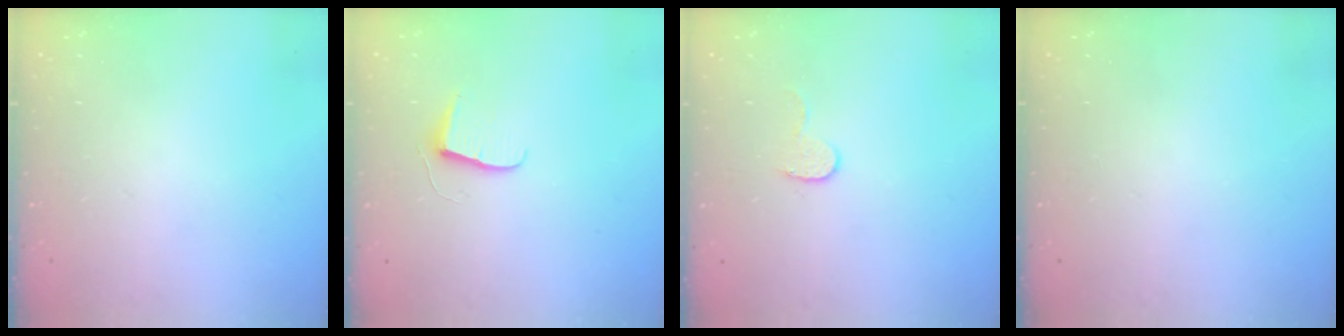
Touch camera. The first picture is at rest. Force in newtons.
{"total": 6.8, "press": 6.8, "slide": 0.5}
{"total": 5.6, "press": 5.6, "slide": 0.5}
{"total": 0.0}